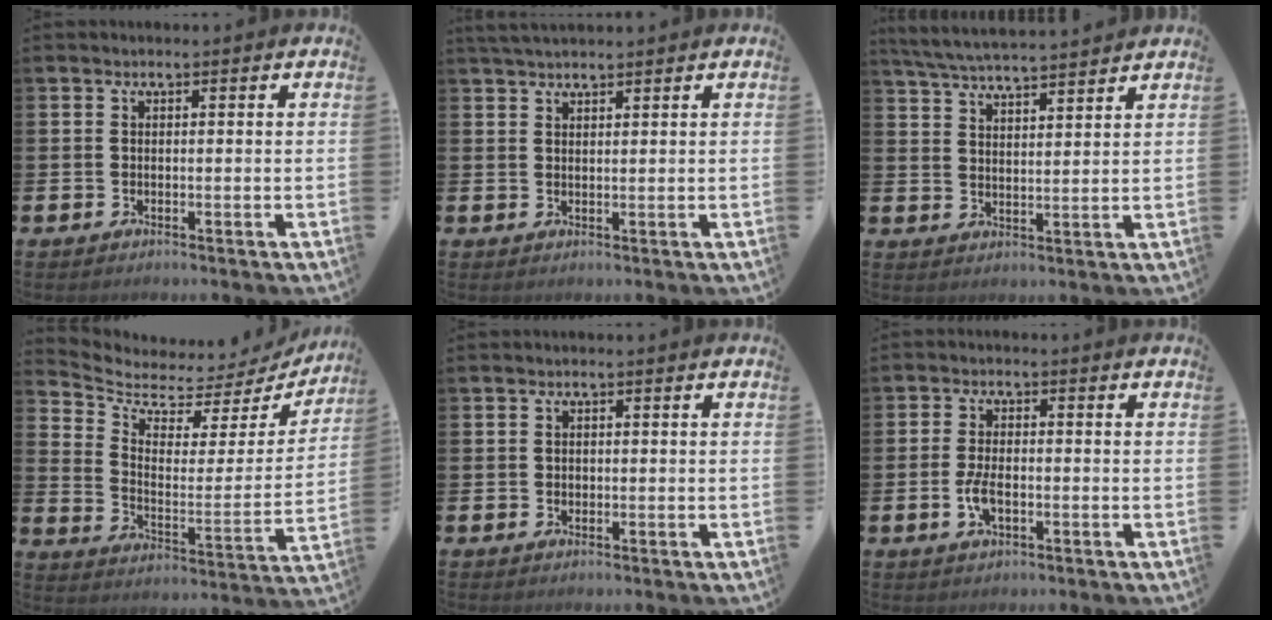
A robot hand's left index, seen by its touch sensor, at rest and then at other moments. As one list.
[{"total": 2.3, "force": [2.2, 0.3, 0.6], "torque": [-0.014, -0.002, 0.040]}, {"total": 5.6, "force": [5.5, 0.0, 1.0], "torque": [-0.043, -0.029, 0.099]}, {"total": 4.5, "force": [3.9, 2.1, 0.8], "torque": [-0.050, -0.040, 0.058]}, {"total": 0.5, "force": [0.2, 0.5, 0.1], "torque": [-0.001, 0.004, 0.001]}, {"total": 3.6, "force": [-0.9, 1.6, 3.1], "torque": [-0.059, 0.000, -0.019]}]